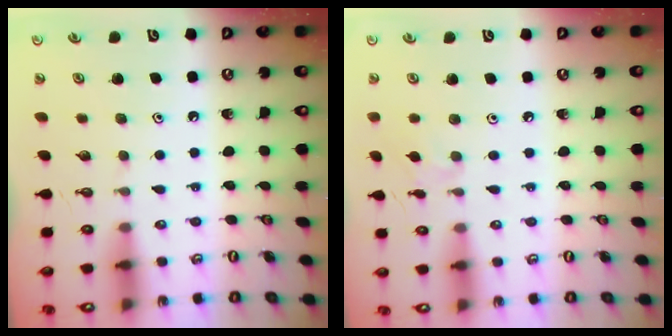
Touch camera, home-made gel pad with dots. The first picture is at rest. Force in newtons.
{"total": 2.9, "press": 2.8, "slide": 0.6}